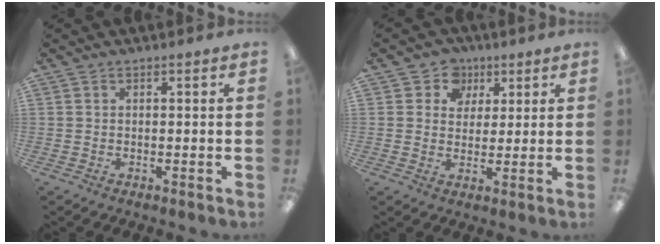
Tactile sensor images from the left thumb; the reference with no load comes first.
{"total": 6.5, "force": [3.1, 5.7, 0.8], "torque": [-0.014, -0.019, 0.052]}